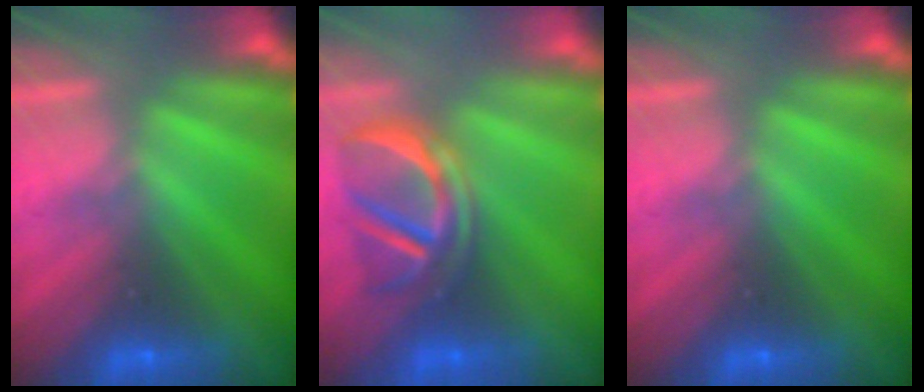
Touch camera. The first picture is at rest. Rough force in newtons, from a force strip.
{"total": 4.0}
{"total": 0.0}